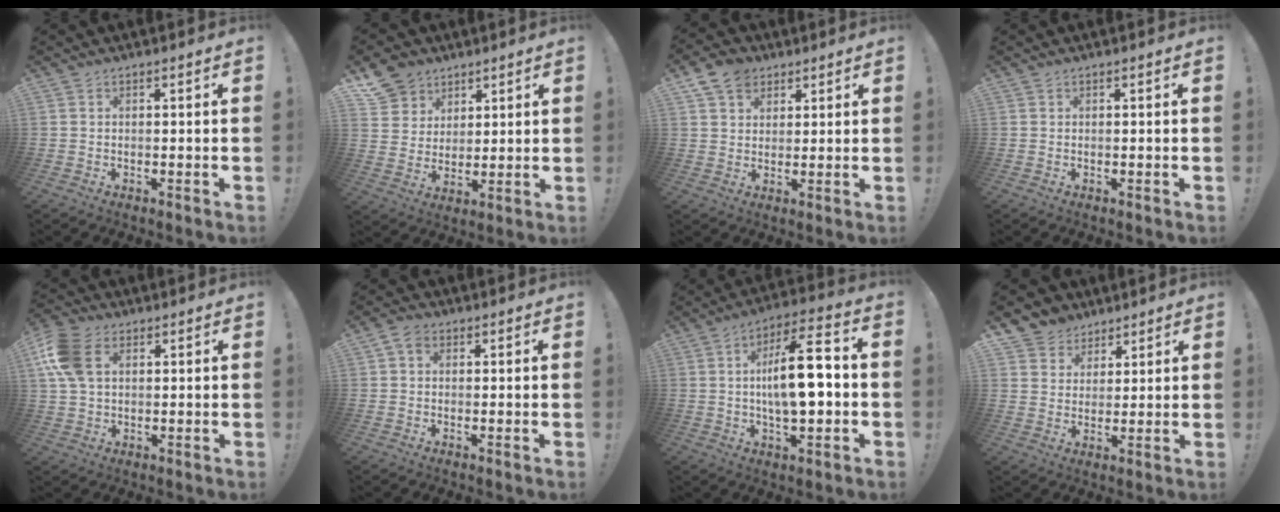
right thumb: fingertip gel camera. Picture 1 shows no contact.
{"total": 10.5, "force": [6.7, 7.9, 2.0], "torque": [-0.036, -0.045, 0.134]}
{"total": 8.2, "force": [4.7, 6.1, 2.9], "torque": [-0.049, -0.018, 0.094]}
{"total": 0.0}
{"total": 11.7, "force": [3.6, 7.8, 8.0], "torque": [-0.168, 0.007, 0.070]}
{"total": 3.4, "force": [0.9, 2.4, 2.2], "torque": [-0.040, 0.005, 0.018]}
{"total": 16.0, "force": [-0.8, 5.9, 14.9], "torque": [-0.245, 0.008, -0.020]}
{"total": 6.4, "force": [4.0, 5.0, 0.2], "torque": [-0.002, -0.034, 0.081]}